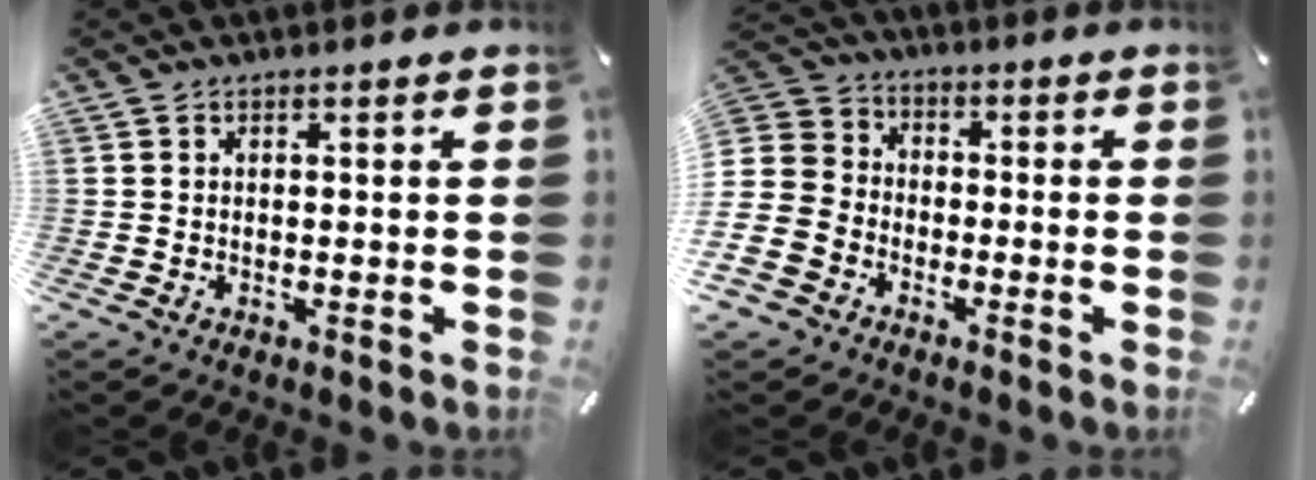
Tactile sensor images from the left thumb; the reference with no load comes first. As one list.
[{"total": 10.8, "force": [-4.5, 9.0, 3.7], "torque": [-0.100, 0.035, -0.085]}]